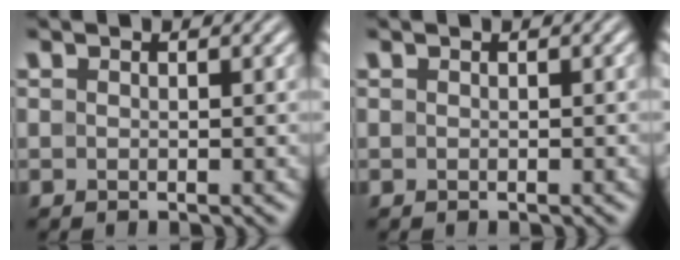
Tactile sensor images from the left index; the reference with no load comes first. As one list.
[{"total": 0.0}]